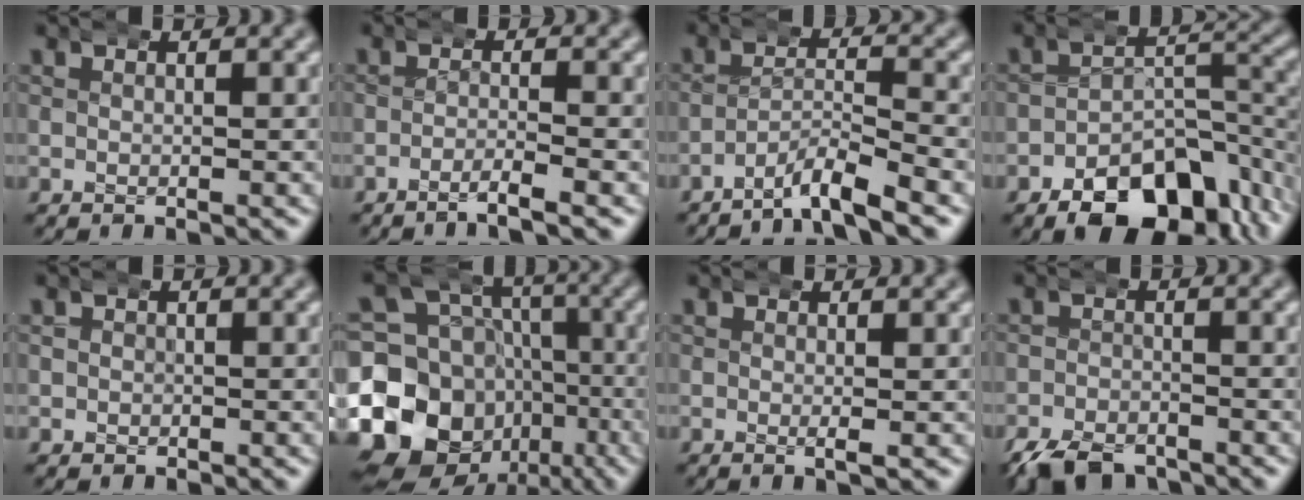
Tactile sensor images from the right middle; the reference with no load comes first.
{"total": 2.4, "force": [-1.9, -0.3, 1.5], "torque": [-0.028, 0.001, -0.038]}
{"total": 3.7, "force": [-3.1, 0.4, 1.9], "torque": [-0.017, 0.006, -0.059]}
{"total": 11.3, "force": [-7.2, 5.6, 6.7], "torque": [-0.082, -0.020, -0.099]}
{"total": 0.5, "force": [0.0, 0.5, 0.0], "torque": [0.002, 0.002, -0.001]}
{"total": 19.4, "force": [-5.6, 16.8, 8.0], "torque": [-0.180, -0.075, -0.082]}
{"total": 0.8, "force": [0.1, -0.2, 0.8], "torque": [-0.018, -0.001, 0.000]}
{"total": 4.3, "force": [-3.7, 1.8, 1.3], "torque": [-0.019, -0.012, -0.059]}